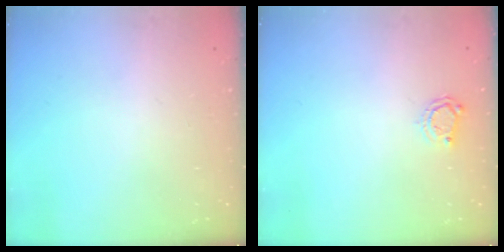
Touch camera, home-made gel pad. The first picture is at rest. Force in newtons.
{"total": 3.9, "press": 3.9, "slide": 0.6}